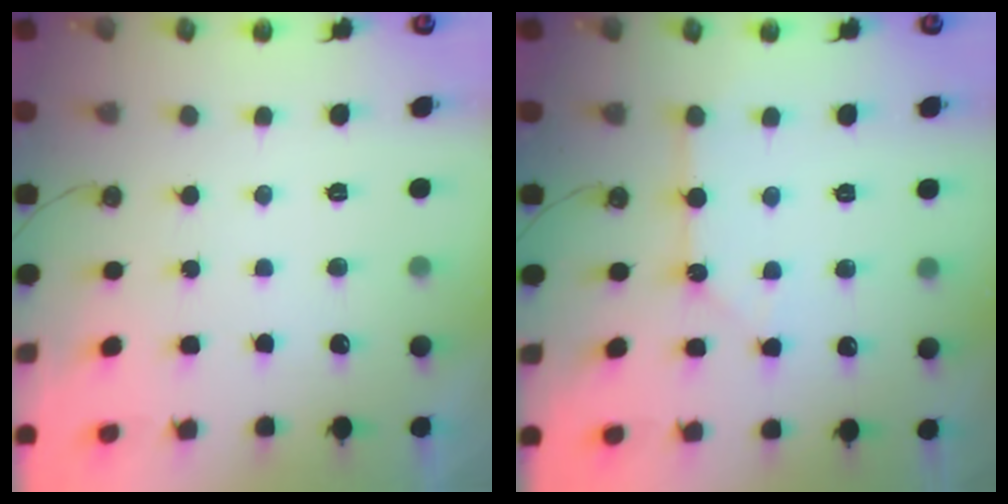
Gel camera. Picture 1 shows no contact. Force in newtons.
{"total": 2.5, "press": 2.5, "slide": 0.2}